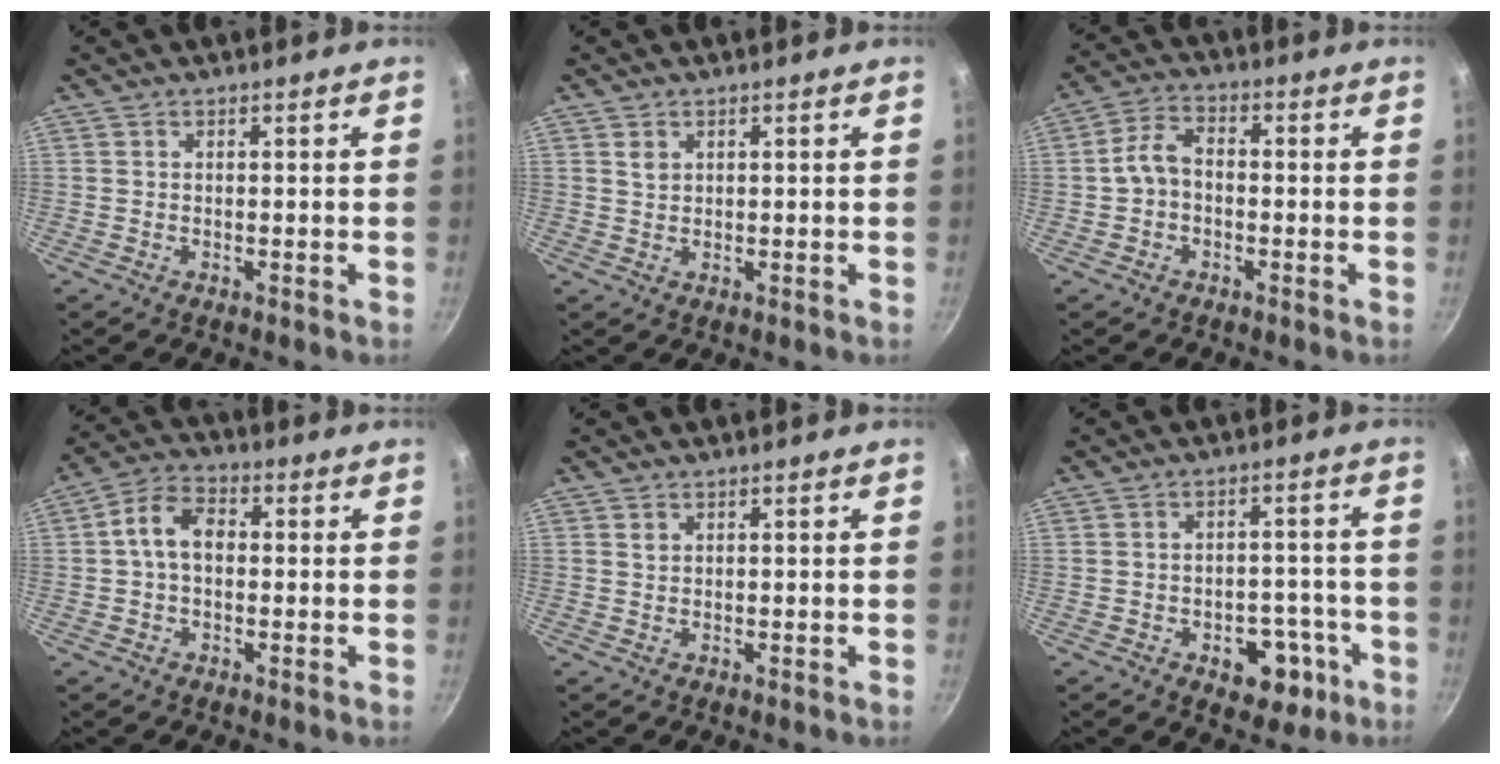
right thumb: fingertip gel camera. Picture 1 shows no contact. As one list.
[{"total": 1.7, "force": [0.8, 1.2, 0.8], "torque": [-0.013, -0.002, 0.016]}, {"total": 5.6, "force": [-0.9, 3.9, 3.9], "torque": [-0.066, 0.029, -0.026]}, {"total": 7.7, "force": [0.4, 5.2, 5.6], "torque": [-0.090, 0.025, -0.007]}, {"total": 0.8, "force": [0.4, 0.6, 0.3], "torque": [-0.006, 0.000, 0.009]}, {"total": 9.2, "force": [-3.9, 6.1, 5.8], "torque": [-0.036, 0.029, -0.043]}]